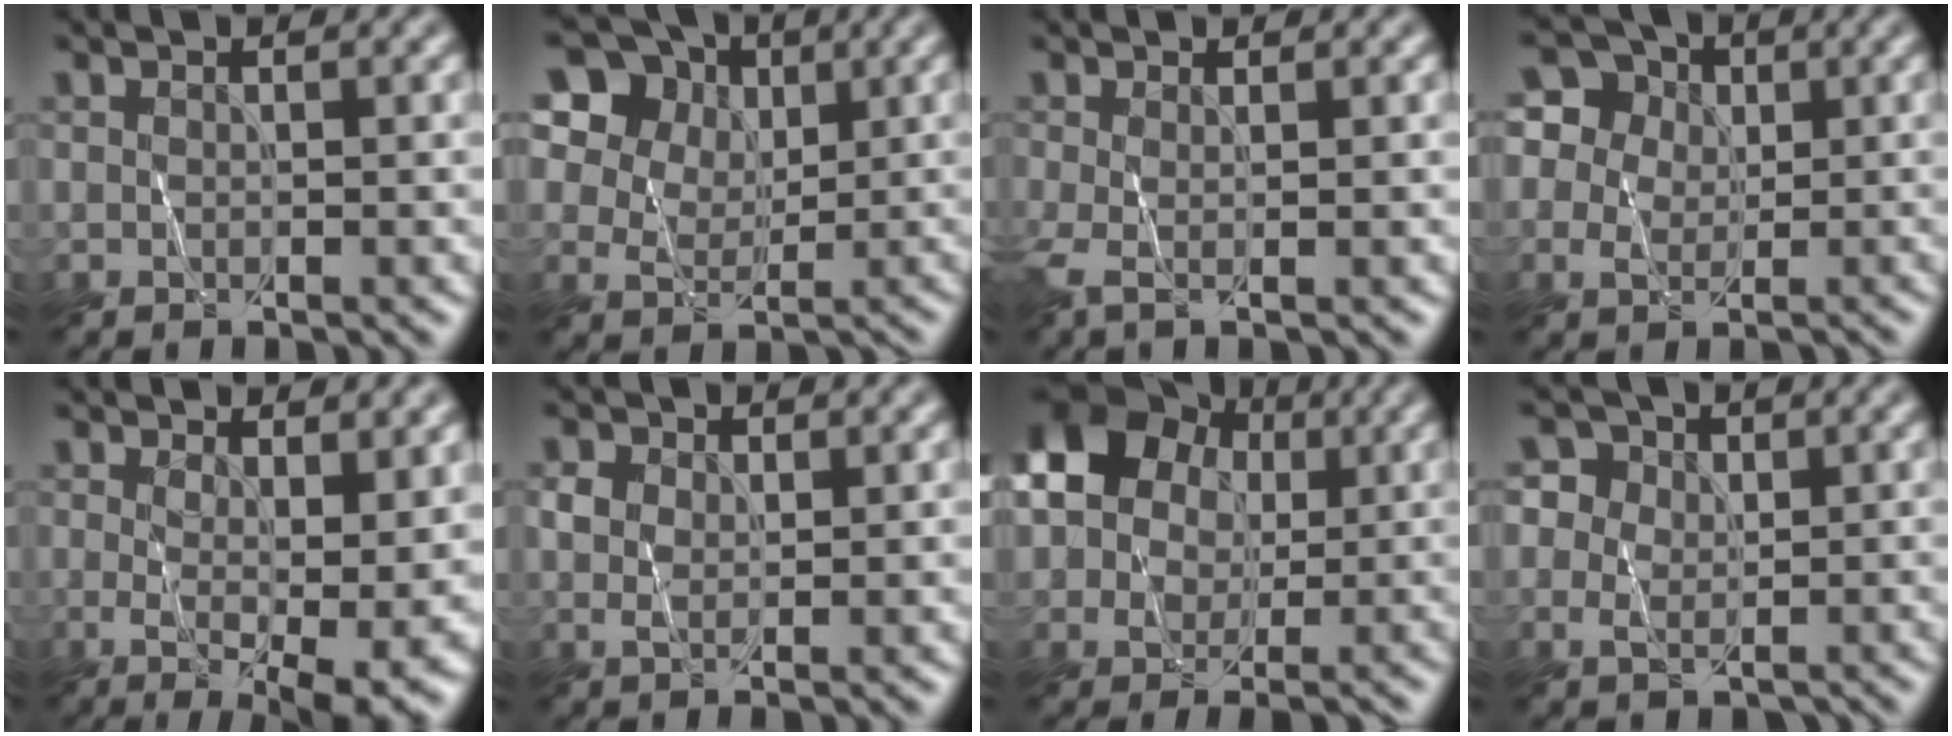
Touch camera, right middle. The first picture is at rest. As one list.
[{"total": 12.5, "force": [6.5, 9.4, 5.1], "torque": [-0.142, 0.032, 0.119]}, {"total": 1.9, "force": [-0.2, 0.5, 1.8], "torque": [-0.041, -0.002, -0.010]}, {"total": 6.7, "force": [2.6, 5.6, 2.7], "torque": [-0.036, 0.030, 0.026]}, {"total": 6.8, "force": [0.2, 2.1, 6.5], "torque": [-0.104, -0.020, 0.011]}, {"total": 1.8, "force": [0.5, 1.3, 1.2], "torque": [-0.027, 0.004, 0.009]}, {"total": 10.8, "force": [3.0, 8.6, 5.7], "torque": [-0.103, 0.043, 0.034]}, {"total": 5.1, "force": [1.3, 4.5, 2.0], "torque": [-0.025, 0.023, 0.006]}]